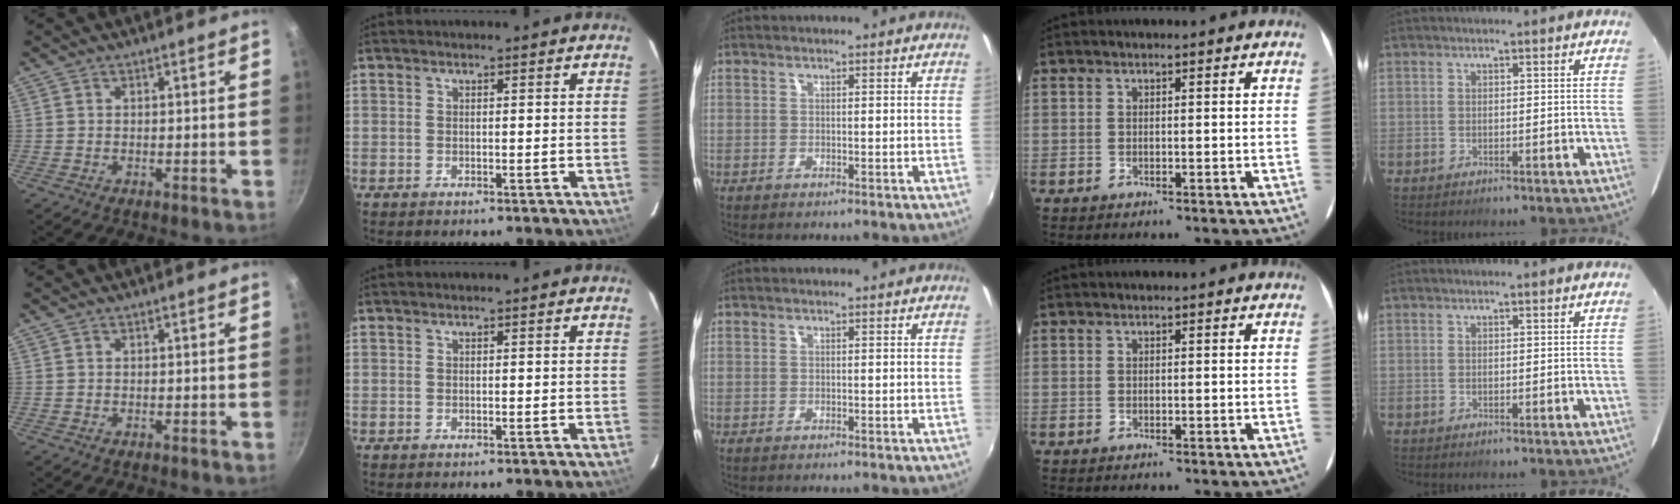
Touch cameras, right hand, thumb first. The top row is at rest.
{}